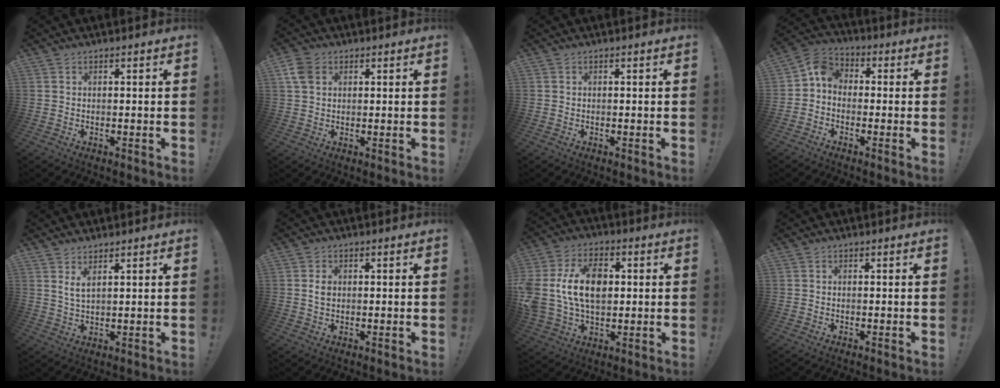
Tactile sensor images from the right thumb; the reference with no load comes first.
{"total": 6.2, "force": [2.2, 4.5, 3.6], "torque": [-0.076, 0.005, 0.046]}
{"total": 0.0}
{"total": 6.5, "force": [-0.8, 5.3, 3.7], "torque": [-0.069, 0.018, -0.011]}
{"total": 4.0, "force": [2.7, 1.2, 2.7], "torque": [-0.048, -0.015, 0.046]}
{"total": 2.4, "force": [0.4, 1.8, 1.4], "torque": [-0.018, 0.002, 0.004]}
{"total": 17.1, "force": [1.8, 11.9, 12.2], "torque": [-0.223, 0.006, 0.035]}
{"total": 0.0}